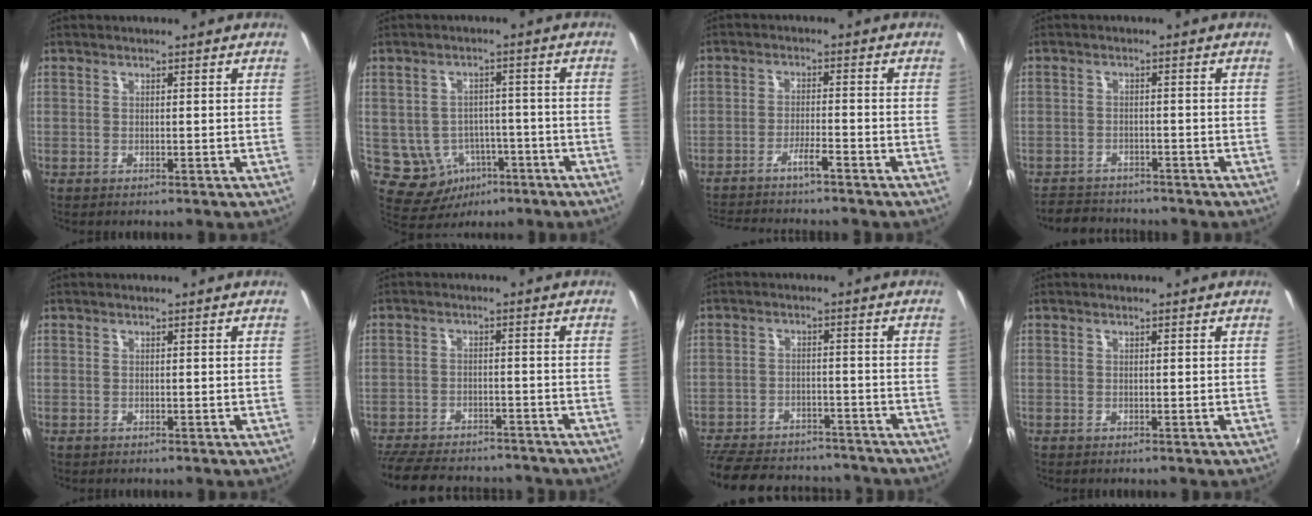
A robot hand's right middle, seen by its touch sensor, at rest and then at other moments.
{"total": 9.1, "force": [-3.7, 7.5, 3.5], "torque": [-0.085, 0.012, -0.028]}
{"total": 7.3, "force": [-6.5, -0.3, 3.3], "torque": [-0.076, 0.001, -0.106]}
{"total": 6.3, "force": [-5.8, 2.1, 1.0], "torque": [-0.043, 0.005, -0.093]}
{"total": 0.0}
{"total": 17.7, "force": [-15.1, 5.8, 7.1], "torque": [-0.162, -0.010, -0.213]}
{"total": 20.9, "force": [-17.5, 8.4, 7.9], "torque": [-0.191, 0.013, -0.239]}
{"total": 0.0}